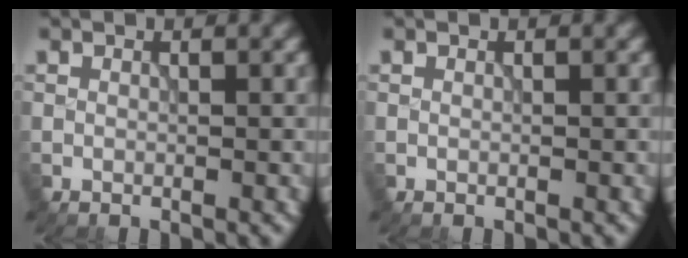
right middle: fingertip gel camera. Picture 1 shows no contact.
{"total": 0.0}